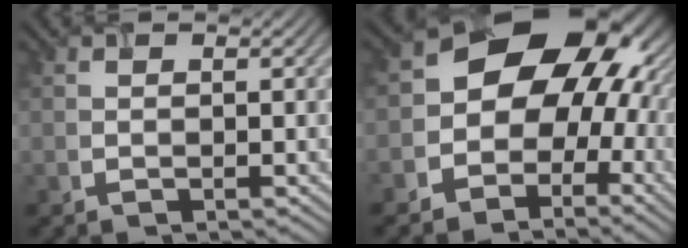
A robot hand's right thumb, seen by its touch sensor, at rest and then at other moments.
{"total": 12.7, "force": [-0.4, 9.9, 7.9], "torque": [-0.109, -0.012, -0.029]}